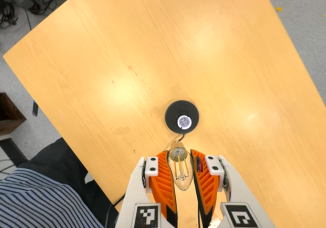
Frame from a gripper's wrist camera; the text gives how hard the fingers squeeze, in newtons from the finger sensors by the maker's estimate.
{"total": 22.8, "left": 26.3, "right": 19.3}